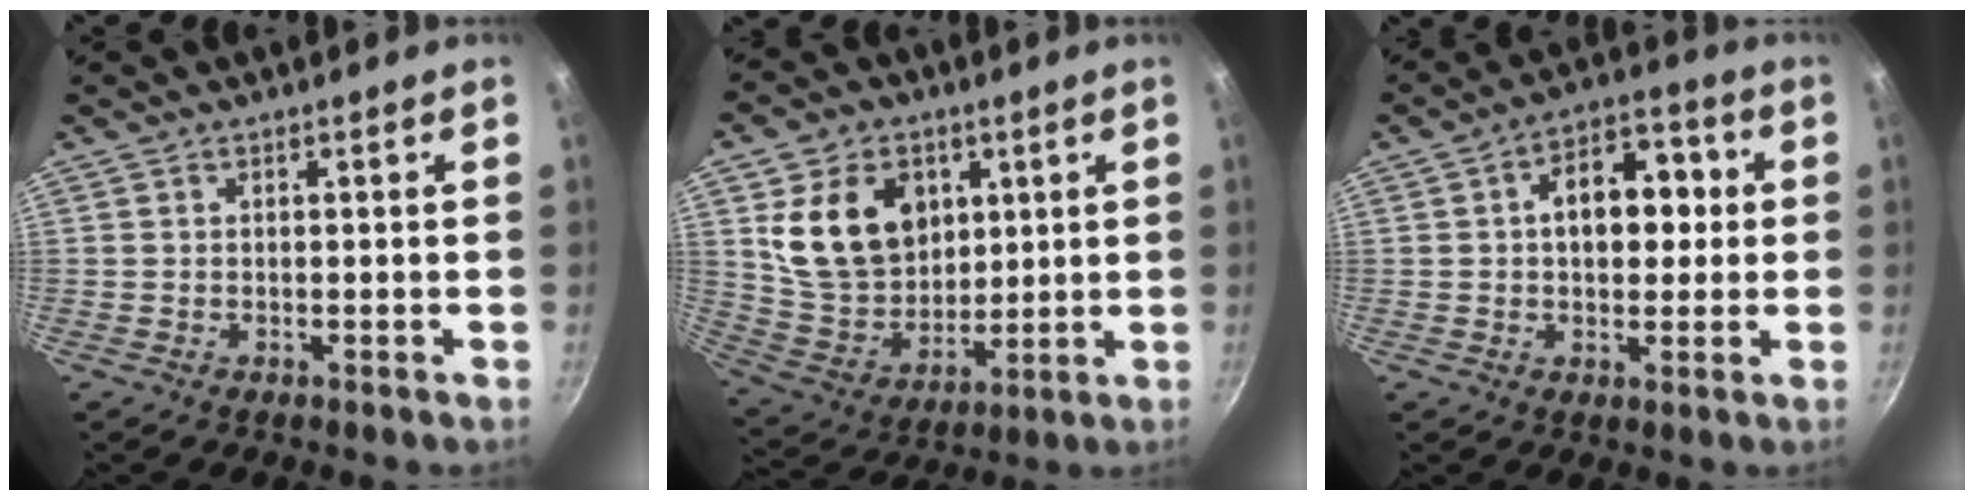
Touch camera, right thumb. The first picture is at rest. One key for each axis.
{"total": 17.2, "fx": 5.1, "fy": 13.2, "fz": 9.8, "tx": -0.138, "ty": -0.022, "tz": 0.102}
{"total": 11.6, "fx": 1.3, "fy": 7.6, "fz": 8.6, "tx": -0.083, "ty": 0.022, "tz": 0.007}